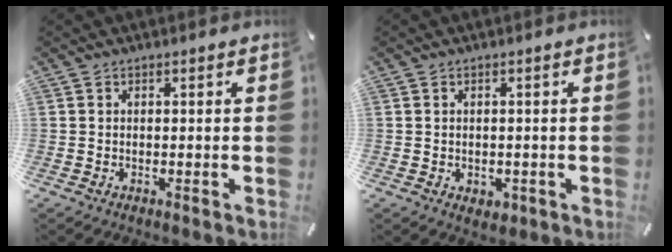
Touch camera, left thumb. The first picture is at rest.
{"total": 1.7, "force": [-0.3, 1.5, 0.7], "torque": [-0.014, 0.003, -0.006]}